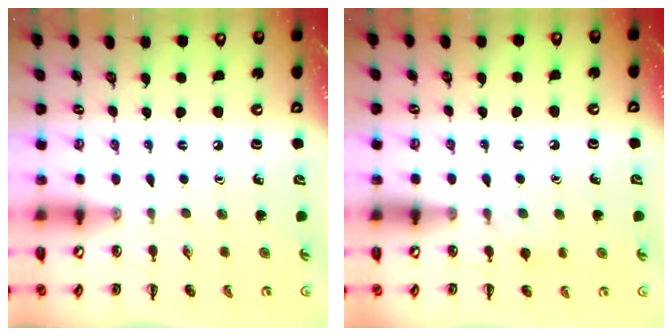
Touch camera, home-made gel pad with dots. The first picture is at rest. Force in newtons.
{"total": 5.4, "press": 5.1, "slide": 2.0}